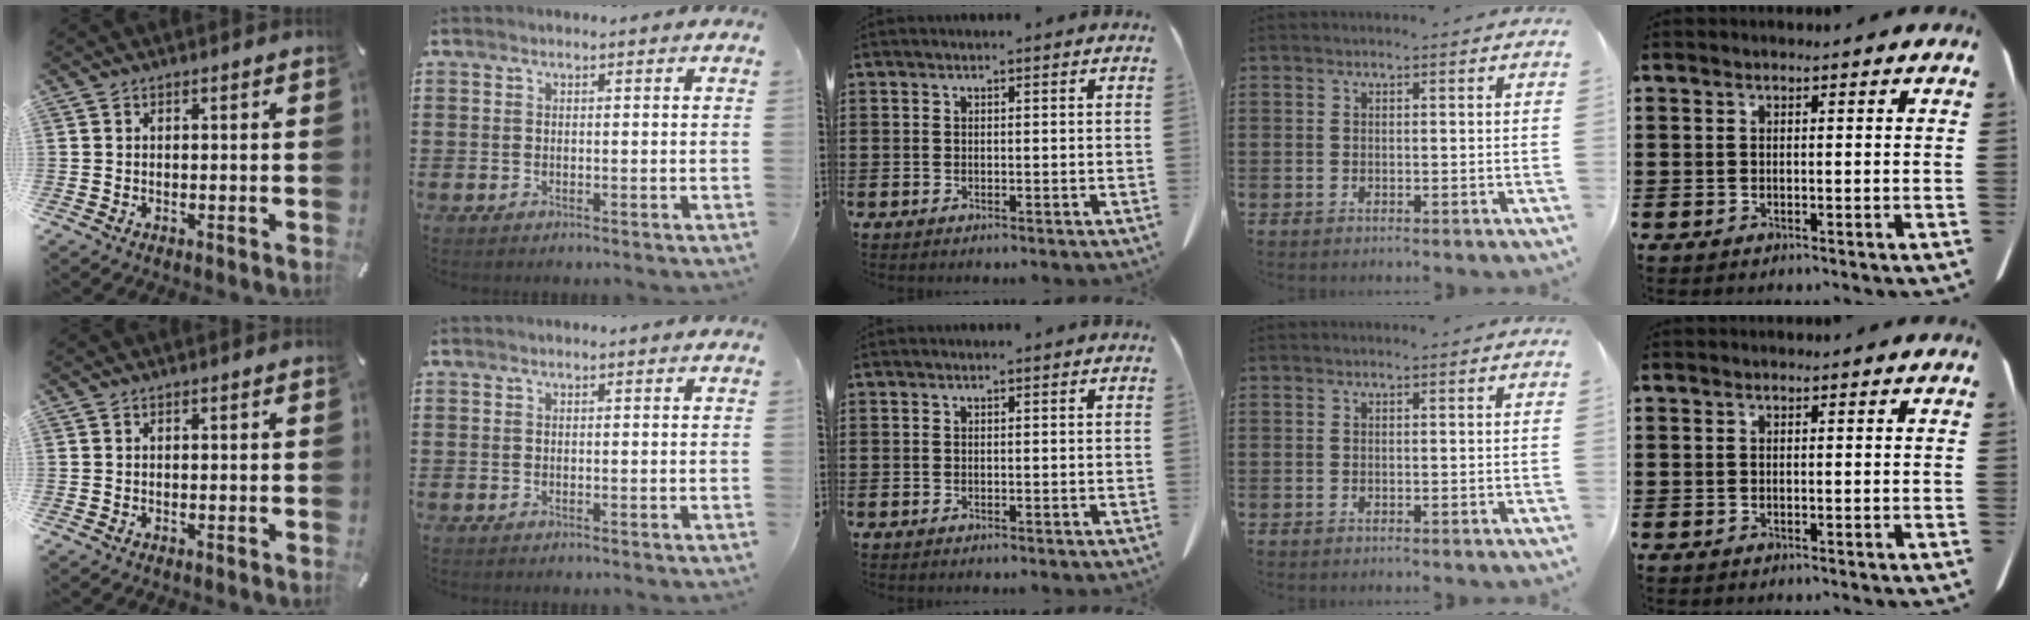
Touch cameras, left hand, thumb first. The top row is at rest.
{}